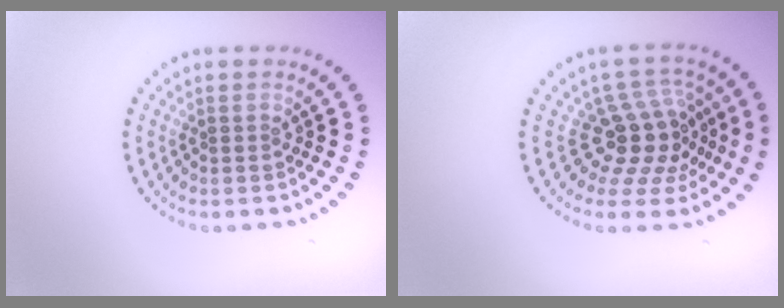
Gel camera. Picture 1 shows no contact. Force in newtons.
{"total": 4.4, "press": 3.3, "slide": 2.8}